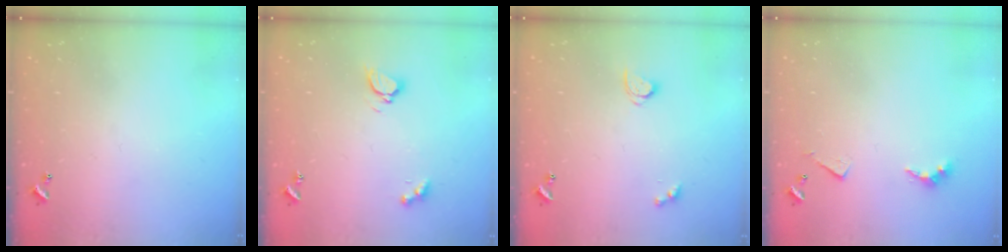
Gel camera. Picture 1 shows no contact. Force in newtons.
{"total": 3.4, "press": 3.3, "slide": 0.4}
{"total": 2.8, "press": 2.8, "slide": 0.3}
{"total": 4.5, "press": 4.5, "slide": 0.8}